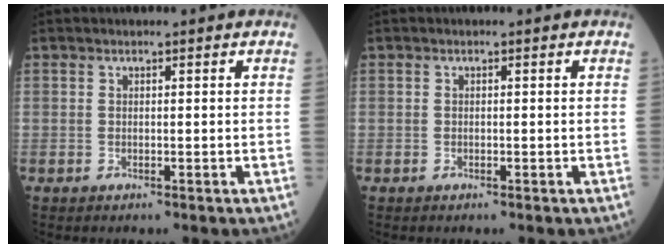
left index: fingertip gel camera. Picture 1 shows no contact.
{"total": 0.0}